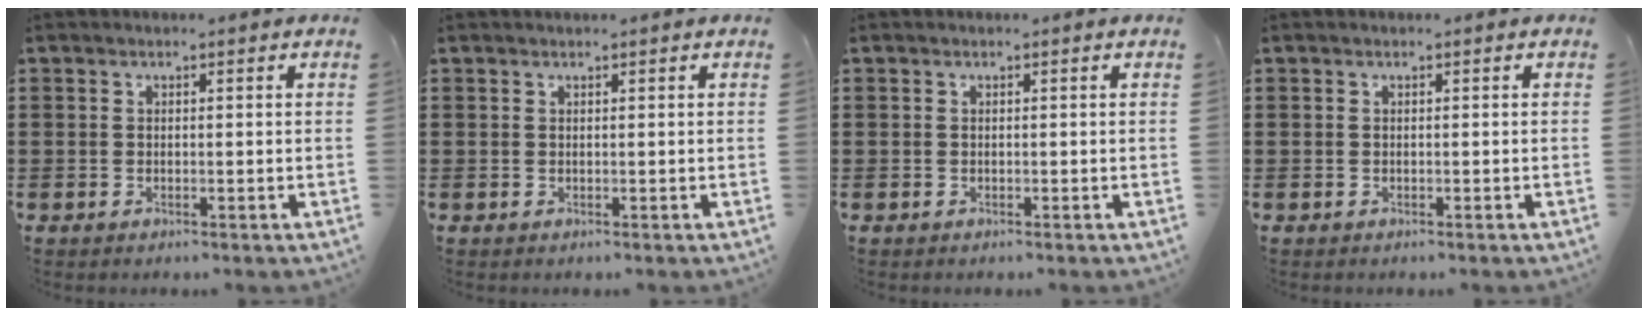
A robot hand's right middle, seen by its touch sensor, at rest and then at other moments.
{"total": 0.0}
{"total": 0.0}
{"total": 0.0}